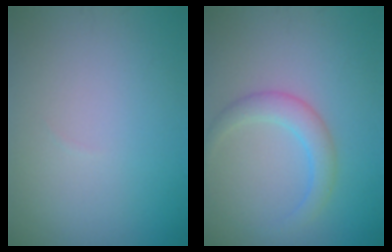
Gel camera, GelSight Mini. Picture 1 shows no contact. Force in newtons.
{"total": 2.8, "press": 2.8, "slide": 0.2}